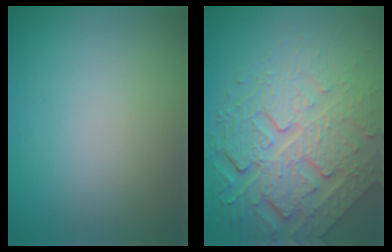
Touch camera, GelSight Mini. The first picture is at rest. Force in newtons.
{"total": 8.0, "press": 5.9, "slide": 5.4}